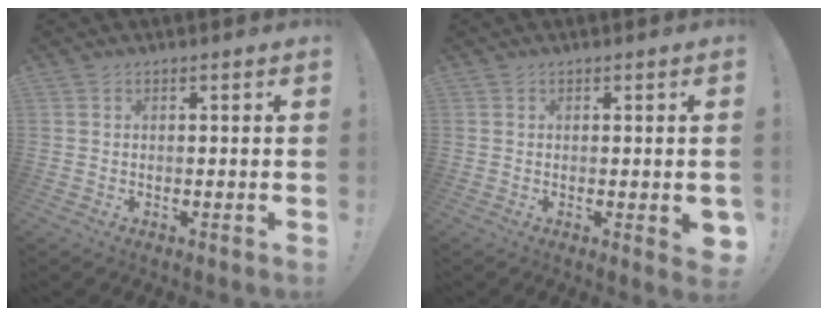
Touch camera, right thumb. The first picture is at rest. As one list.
[{"total": 2.6, "force": [0.0, 0.5, 2.6], "torque": [-0.028, -0.006, 0.002]}]